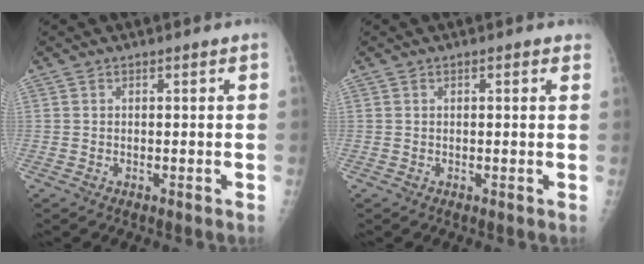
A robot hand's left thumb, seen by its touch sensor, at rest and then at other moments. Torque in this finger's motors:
{"motor_torque": [-0.25, -0.10, -0.14, -0.04, -0.02]}